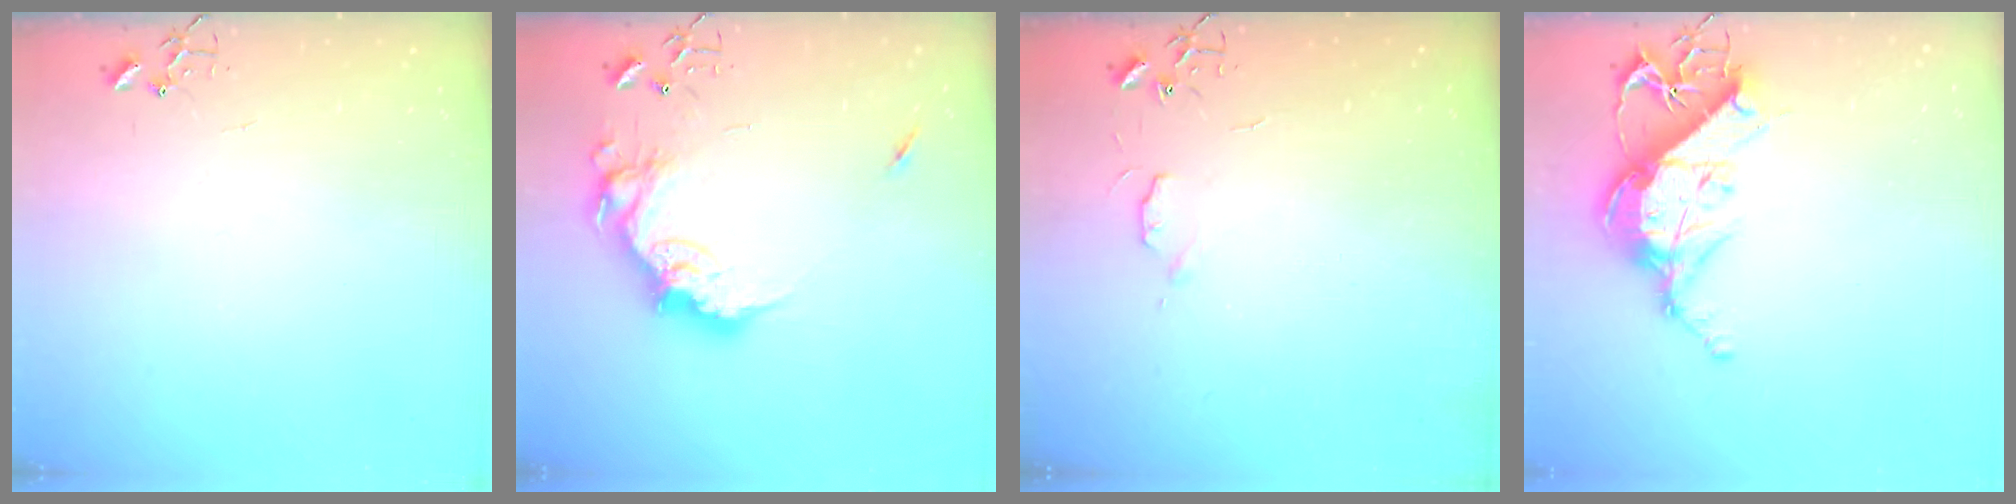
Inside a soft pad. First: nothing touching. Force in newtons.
{"total": 17.5, "press": 17.4, "slide": 1.9}
{"total": 4.6, "press": 4.6, "slide": 0.7}
{"total": 15.3, "press": 15.1, "slide": 2.1}